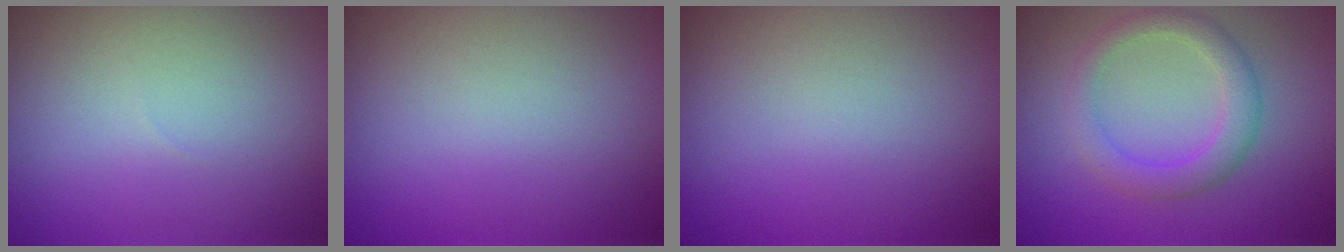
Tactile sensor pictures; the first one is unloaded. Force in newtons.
{"total": 0.0}
{"total": 0.0}
{"total": 3.1, "press": 3.1, "slide": 0.1}